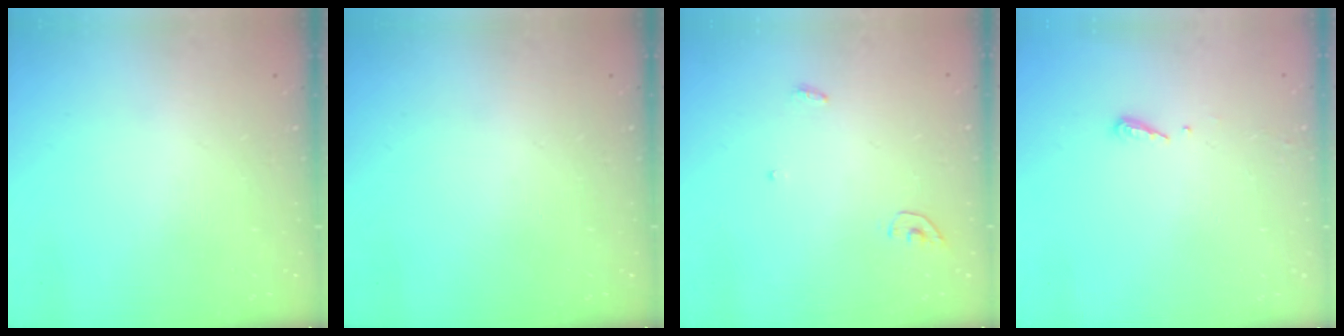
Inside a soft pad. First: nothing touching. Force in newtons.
{"total": 0.0}
{"total": 3.4, "press": 3.4, "slide": 0.3}
{"total": 5.3, "press": 5.3, "slide": 0.5}